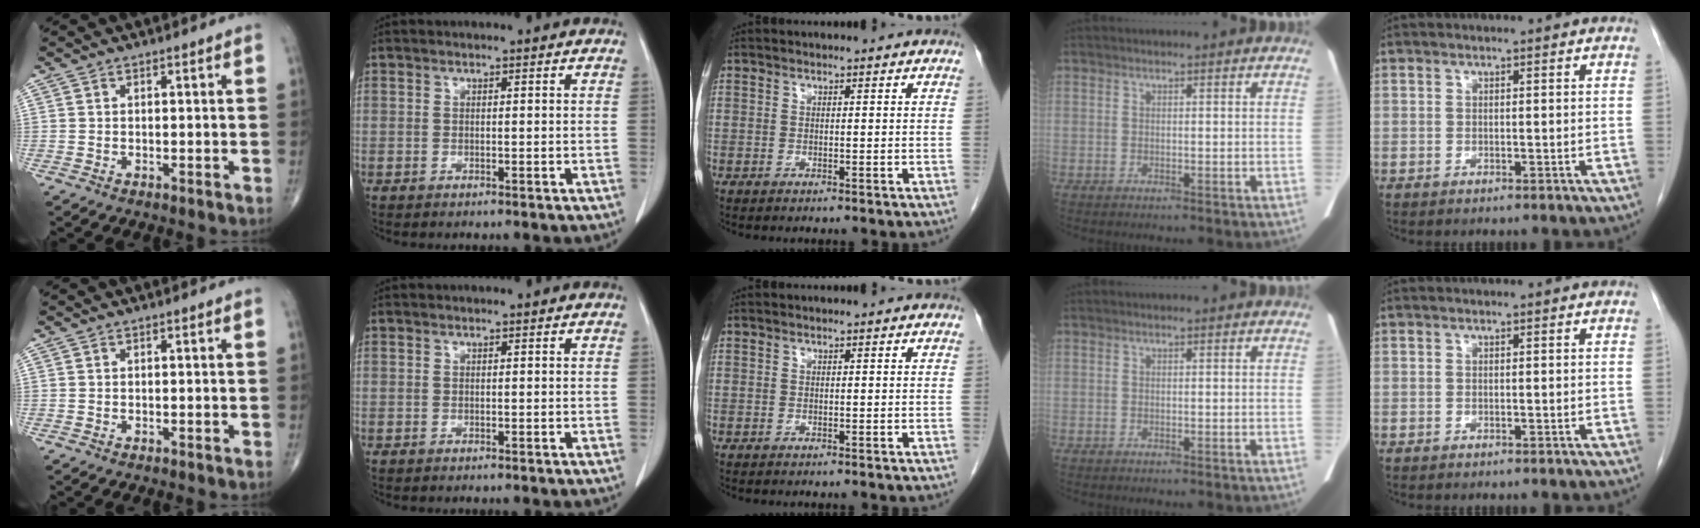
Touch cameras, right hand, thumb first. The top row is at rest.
{}